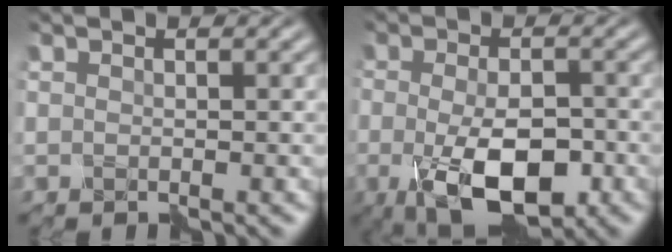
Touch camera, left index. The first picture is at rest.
{"total": 7.7, "force": [-2.8, 3.4, 6.3], "torque": [-0.109, -0.011, -0.049]}